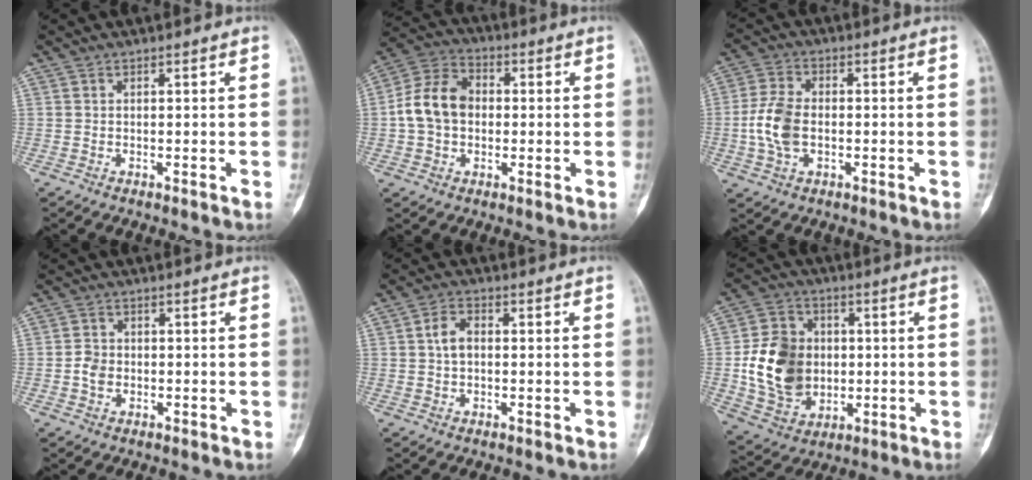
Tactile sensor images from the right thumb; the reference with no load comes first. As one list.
[{"total": 11.0, "force": [-0.2, 8.4, 7.1], "torque": [-0.120, 0.032, -0.015]}, {"total": 8.8, "force": [-1.3, 5.5, 6.7], "torque": [-0.136, 0.011, -0.029]}, {"total": 3.4, "force": [-0.8, 2.8, 1.8], "torque": [-0.021, 0.007, -0.018]}, {"total": 4.4, "force": [0.2, 3.0, 3.2], "torque": [-0.055, 0.013, -0.004]}, {"total": 16.5, "force": [-0.4, 13.0, 10.2], "torque": [-0.150, 0.005, 0.003]}]